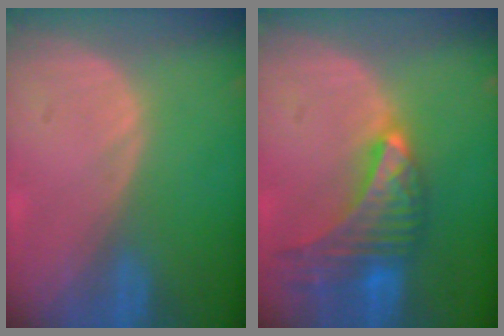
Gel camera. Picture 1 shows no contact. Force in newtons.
{"total": 9.6, "press": 8.5, "slide": 4.4}